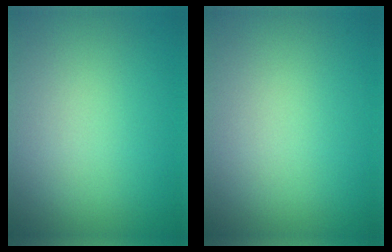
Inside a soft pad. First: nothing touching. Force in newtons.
{"total": 0.0}